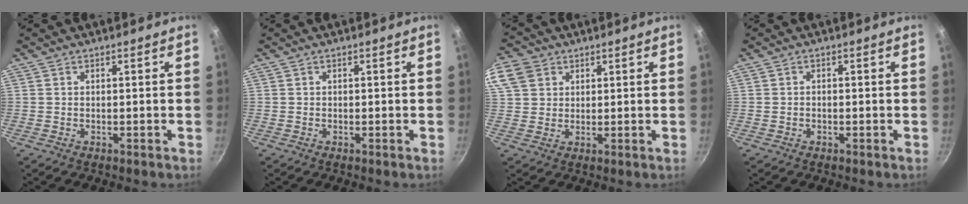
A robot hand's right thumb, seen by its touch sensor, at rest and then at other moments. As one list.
[{"total": 0.0}, {"total": 11.2, "force": [4.8, 9.0, 4.8], "torque": [-0.108, 0.016, 0.092]}, {"total": 0.6, "force": [-0.3, 0.4, 0.4], "torque": [-0.012, 0.005, -0.005]}]